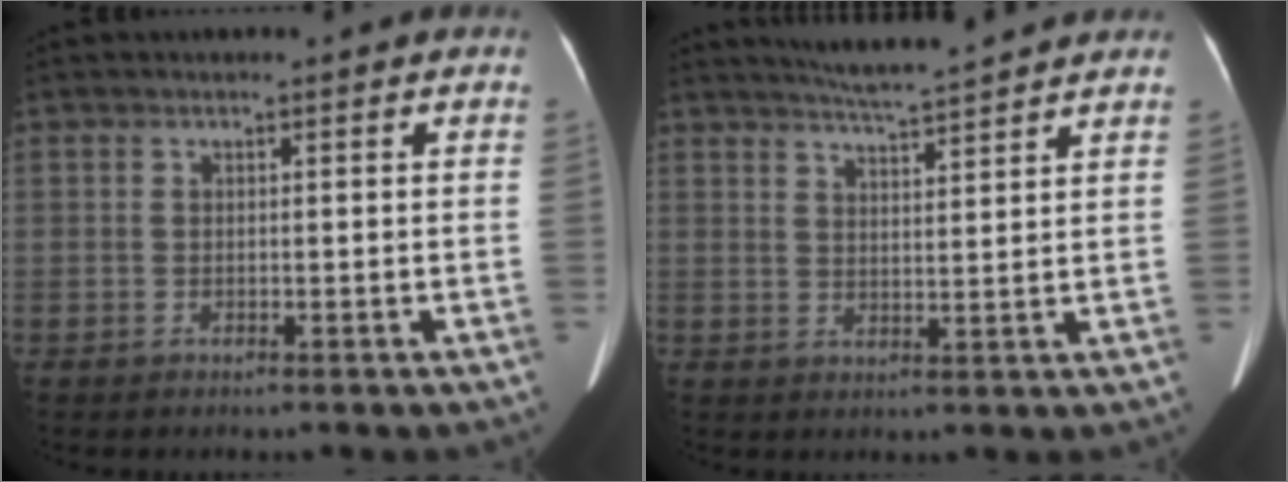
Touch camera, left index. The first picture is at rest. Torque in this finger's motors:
{"motor_torque": [0.37, -0.51, -0.03, 0.02]}